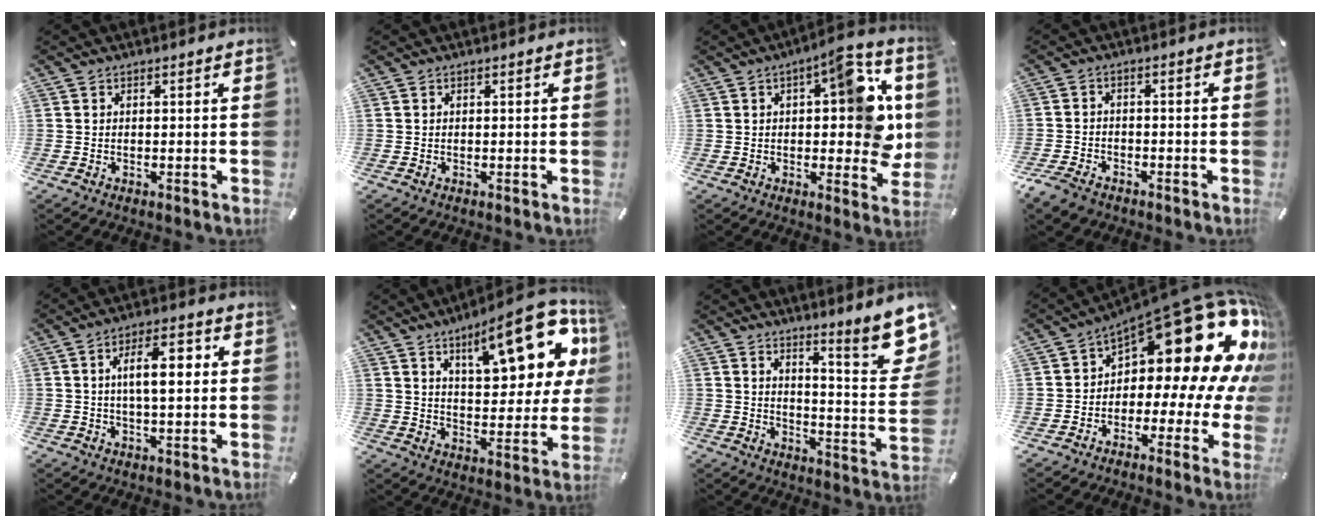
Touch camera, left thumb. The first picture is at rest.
{"total": 0.0}
{"total": 16.1, "force": [3.1, 7.0, 14.2], "torque": [-0.164, -0.017, 0.047]}
{"total": 4.3, "force": [-3.4, 2.3, 1.3], "torque": [-0.039, 0.014, -0.069]}
{"total": 9.5, "force": [1.5, 3.8, 8.6], "torque": [-0.148, 0.002, 0.018]}
{"total": 20.5, "force": [10.5, 7.8, 15.8], "torque": [-0.219, -0.058, 0.165]}
{"total": 12.4, "force": [8.6, 2.3, 8.6], "torque": [-0.109, -0.081, 0.143]}
{"total": 25.8, "force": [10.9, 11.3, 20.5], "torque": [-0.281, -0.096, 0.196]}